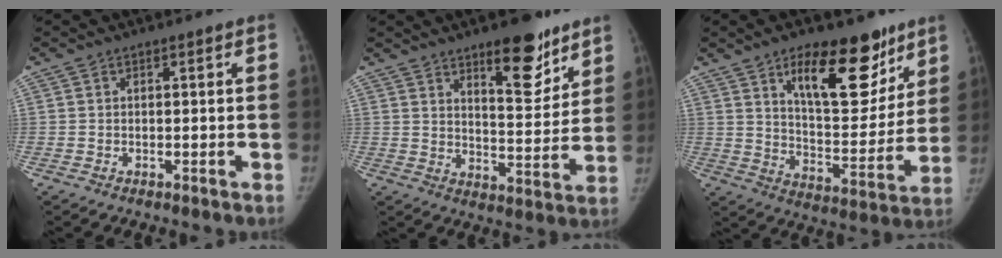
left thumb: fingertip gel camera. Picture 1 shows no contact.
{"total": 12.8, "force": [8.5, 4.7, 8.3], "torque": [-0.082, -0.059, 0.129]}
{"total": 19.6, "force": [11.6, 8.8, 13.2], "torque": [-0.133, -0.068, 0.183]}